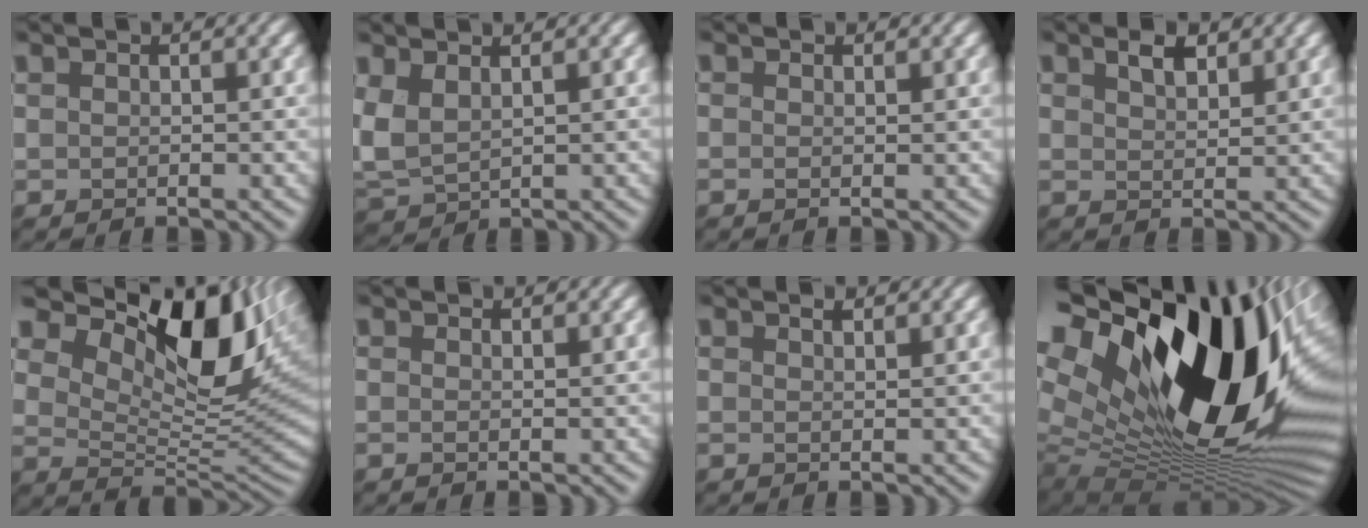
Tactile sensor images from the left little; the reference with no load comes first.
{"total": 3.7, "force": [0.6, 2.0, 3.1], "torque": [-0.077, 0.004, 0.002]}
{"total": 0.0}
{"total": 1.8, "force": [1.0, 0.8, 1.3], "torque": [-0.027, -0.003, 0.016]}
{"total": 13.1, "force": [6.4, 6.2, 9.5], "torque": [-0.160, 0.006, 0.107]}
{"total": 0.0}
{"total": 0.5, "force": [0.3, 0.0, 0.4], "torque": [-0.010, -0.005, 0.002]}
{"total": 21.9, "force": [4.7, 12.6, 17.3], "torque": [-0.294, -0.019, 0.094]}